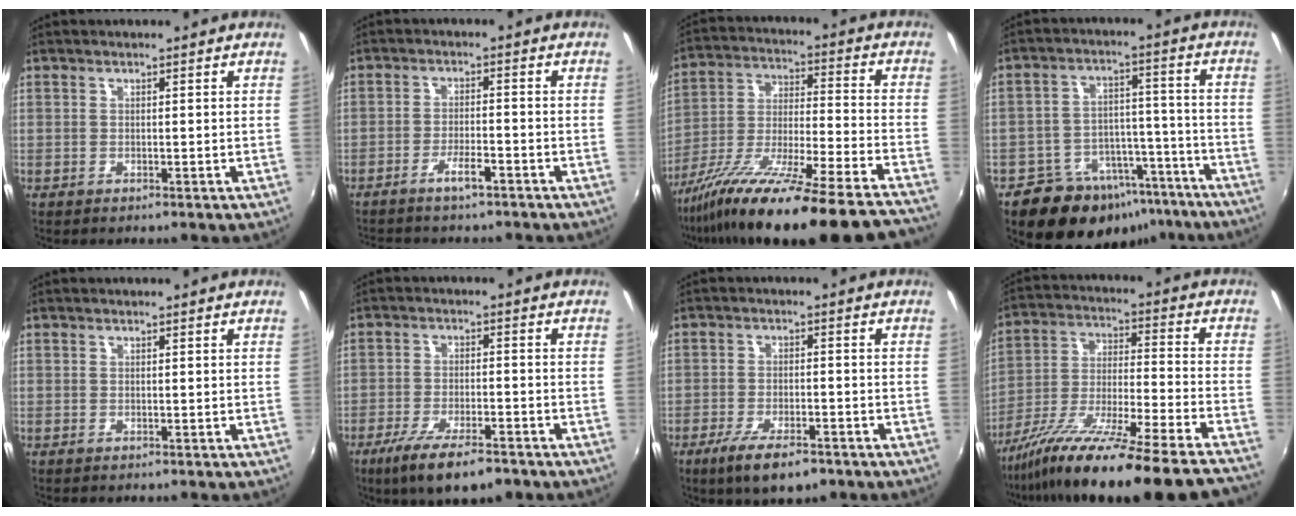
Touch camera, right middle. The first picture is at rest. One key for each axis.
{"total": 4.0, "fx": -3.3, "fy": 0.7, "fz": 2.2, "tx": -0.058, "ty": 0.005, "tz": -0.058}
{"total": 28.4, "fx": -24.0, "fy": 0.2, "fz": 15.3, "tx": -0.252, "ty": -0.080, "tz": -0.375}
{"total": 16.5, "fx": -11.7, "fy": 9.9, "fz": 6.2, "tx": -0.123, "ty": 0.035, "tz": -0.145}
{"total": 0.0}
{"total": 10.8, "fx": -7.5, "fy": 2.8, "fz": 7.2, "tx": -0.158, "ty": -0.031, "tz": -0.127}
{"total": 8.7, "fx": -5.9, "fy": 2.7, "fz": 5.8, "tx": -0.133, "ty": -0.025, "tz": -0.100}
{"total": 25.8, "fx": -21.8, "fy": -1.1, "fz": 13.9, "tx": -0.234, "ty": -0.077, "tz": -0.346}